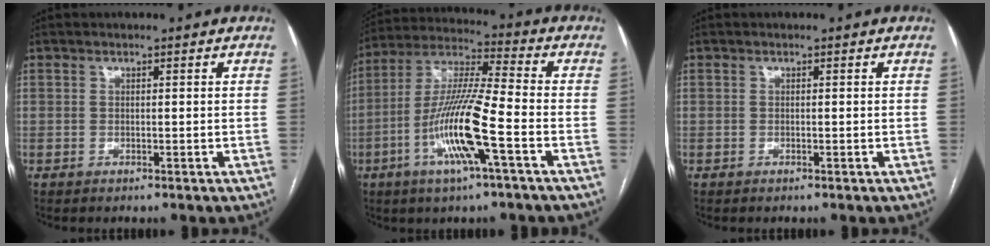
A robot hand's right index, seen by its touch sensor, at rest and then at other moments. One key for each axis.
{"total": 13.9, "fx": -4.9, "fy": 0.4, "fz": 13.0, "tx": -0.261, "ty": -0.002, "tz": -0.097}
{"total": 0.0}